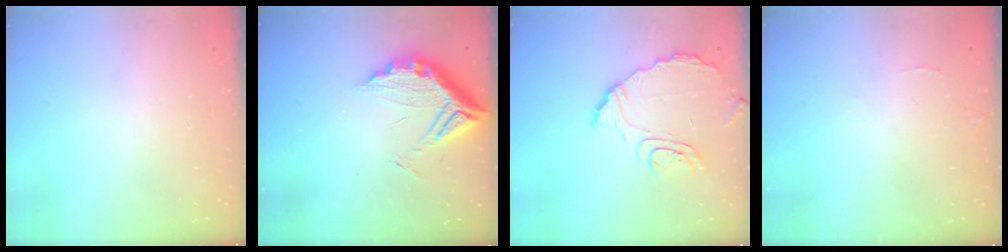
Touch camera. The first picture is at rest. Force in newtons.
{"total": 13.4, "press": 13.4, "slide": 1.3}
{"total": 9.5, "press": 9.5, "slide": 0.4}
{"total": 6.1, "press": 6.1, "slide": 0.4}